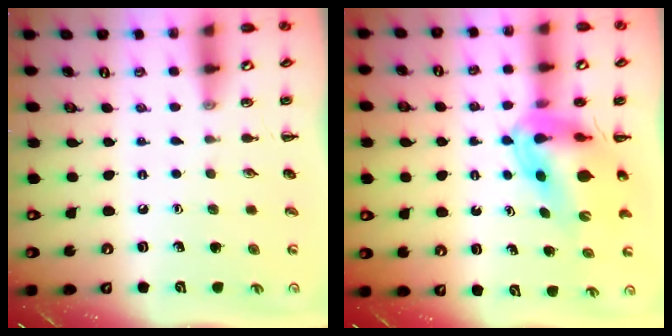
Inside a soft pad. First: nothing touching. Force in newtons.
{"total": 10.8, "press": 10.3, "slide": 3.3}